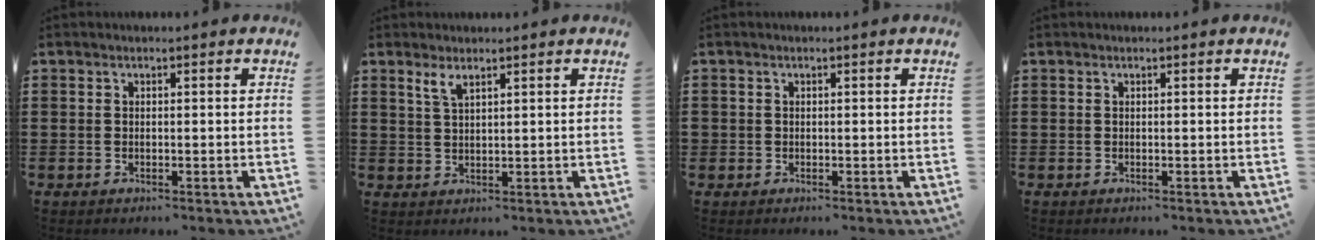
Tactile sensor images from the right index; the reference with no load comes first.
{"total": 2.2, "force": [1.6, 0.5, 1.5], "torque": [-0.033, 0.000, 0.028]}
{"total": 0.6, "force": [-0.1, 0.5, 0.1], "torque": [-0.003, 0.003, -0.004]}
{"total": 0.0}